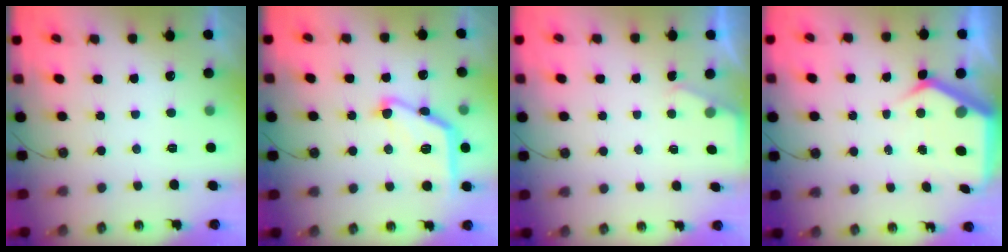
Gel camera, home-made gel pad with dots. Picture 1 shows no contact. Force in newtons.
{"total": 14.3, "press": 14.2, "slide": 0.5}
{"total": 2.0, "press": 2.0, "slide": 0.3}
{"total": 7.2, "press": 7.2, "slide": 1.0}